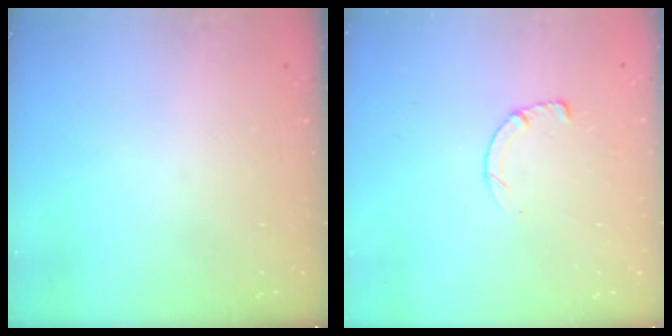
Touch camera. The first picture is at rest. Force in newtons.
{"total": 3.0, "press": 3.0, "slide": 0.3}